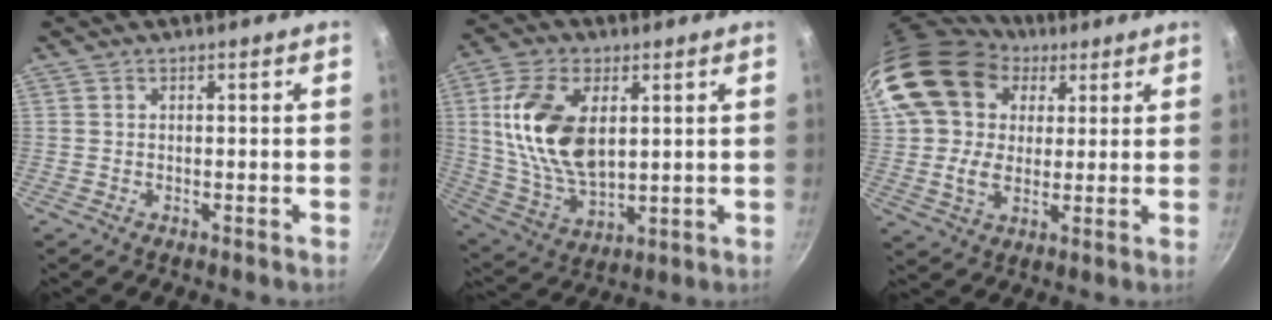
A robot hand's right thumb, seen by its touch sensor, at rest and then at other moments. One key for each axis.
{"total": 16.8, "fx": 3.6, "fy": 9.6, "fz": 13.3, "tx": -0.242, "ty": -0.015, "tz": 0.078}
{"total": 20.1, "fx": 8.0, "fy": 14.6, "fz": 11.3, "tx": -0.215, "ty": 0.003, "tz": 0.138}